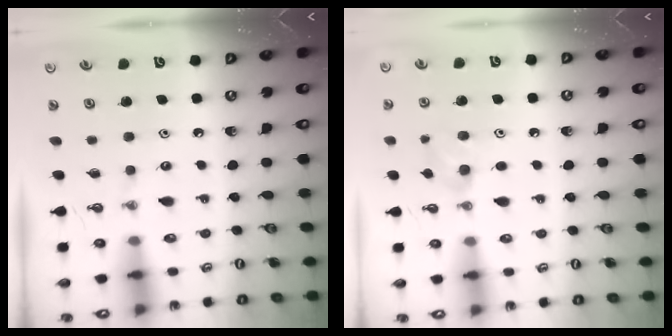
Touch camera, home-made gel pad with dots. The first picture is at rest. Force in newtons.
{"total": 6.7, "press": 6.6, "slide": 1.5}